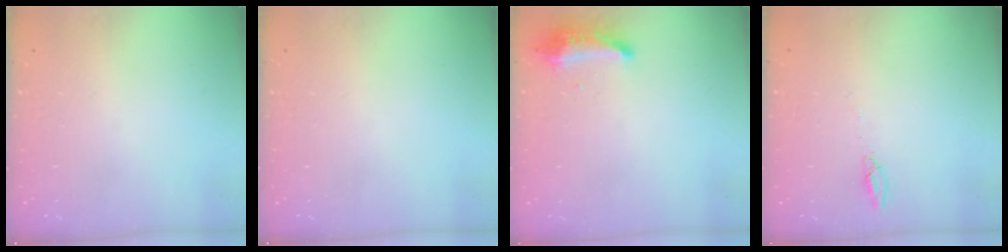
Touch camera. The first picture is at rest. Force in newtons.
{"total": 0.0}
{"total": 9.5, "press": 9.4, "slide": 0.7}
{"total": 3.1, "press": 3.0, "slide": 0.3}